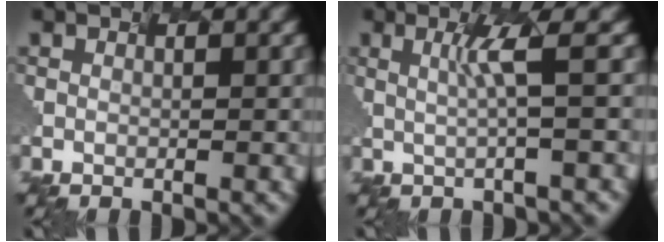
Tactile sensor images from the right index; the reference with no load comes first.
{"total": 2.2, "force": [-0.9, -1.1, 1.7], "torque": [-0.058, -0.002, 0.022]}